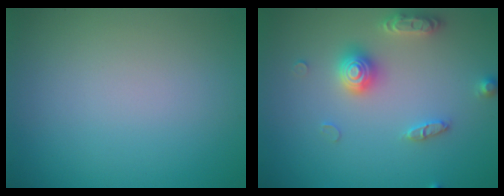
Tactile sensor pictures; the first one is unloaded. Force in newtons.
{"total": 3.7, "press": 3.6, "slide": 0.4}